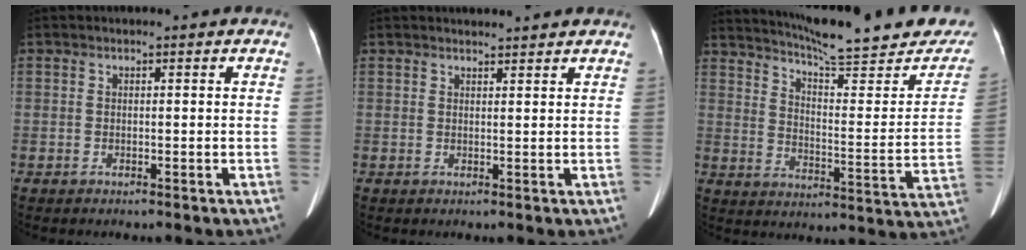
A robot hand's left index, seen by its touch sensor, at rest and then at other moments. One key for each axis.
{"total": 4.1, "fx": 4.0, "fy": 0.4, "fz": 0.9, "tx": -0.015, "ty": 0.016, "tz": 0.047}
{"total": 25.7, "fx": 22.4, "fy": 3.2, "fz": 12.2, "tx": -0.180, "ty": -0.059, "tz": 0.283}